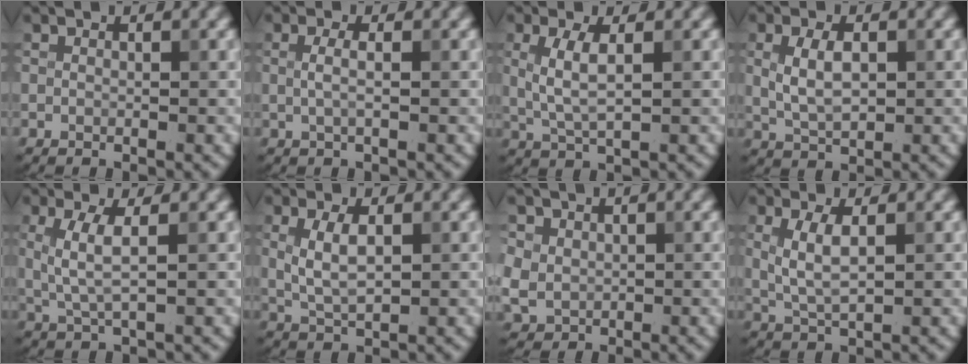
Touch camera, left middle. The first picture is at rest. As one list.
[{"total": 1.5, "force": [0.1, 0.4, 1.4], "torque": [-0.030, 0.001, 0.000]}, {"total": 3.2, "force": [0.5, 1.0, 3.0], "torque": [-0.070, 0.000, 0.011]}, {"total": 3.3, "force": [0.4, 1.8, 2.8], "torque": [-0.062, 0.000, 0.011]}, {"total": 3.0, "force": [0.5, 0.7, 2.9], "torque": [-0.067, -0.001, 0.012]}, {"total": 3.0, "force": [0.5, 1.3, 2.7], "torque": [-0.061, 0.000, 0.012]}, {"total": 3.3, "force": [0.6, 2.9, 1.3], "torque": [-0.037, 0.007, 0.018]}, {"total": 3.1, "force": [0.6, 1.1, 2.8], "torque": [-0.065, 0.000, 0.012]}]